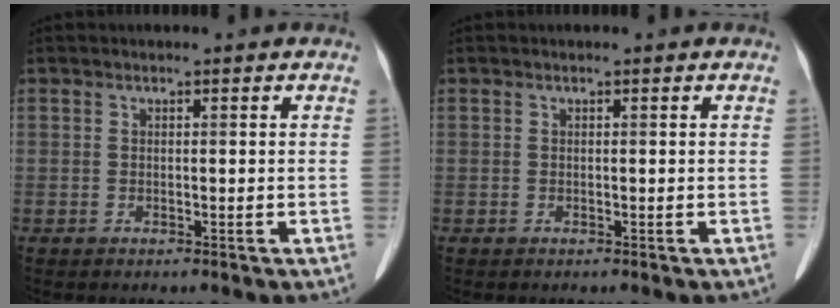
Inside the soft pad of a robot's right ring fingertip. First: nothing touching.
{"total": 0.0}